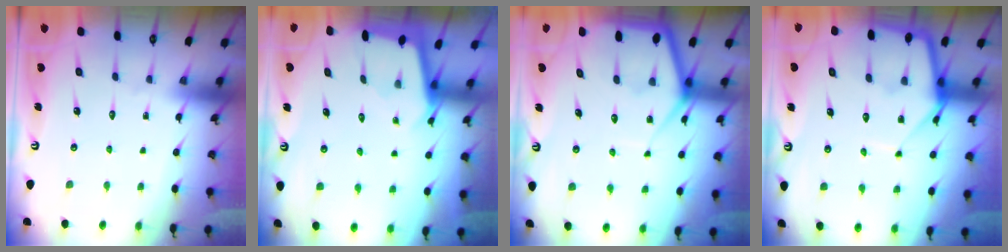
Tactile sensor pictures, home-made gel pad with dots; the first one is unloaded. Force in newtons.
{"total": 2.0, "press": 2.0, "slide": 0.2}
{"total": 7.2, "press": 7.2, "slide": 0.6}
{"total": 10.9, "press": 10.9, "slide": 0.9}